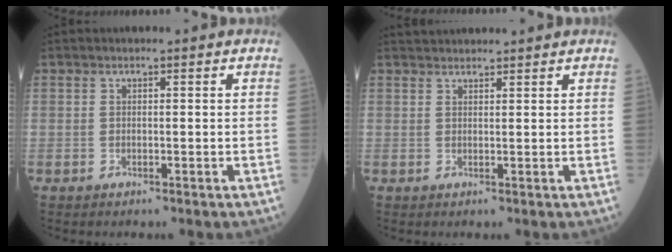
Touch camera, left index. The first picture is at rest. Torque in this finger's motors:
{"motor_torque": [0.10, -0.69, 0.11, 0.02]}